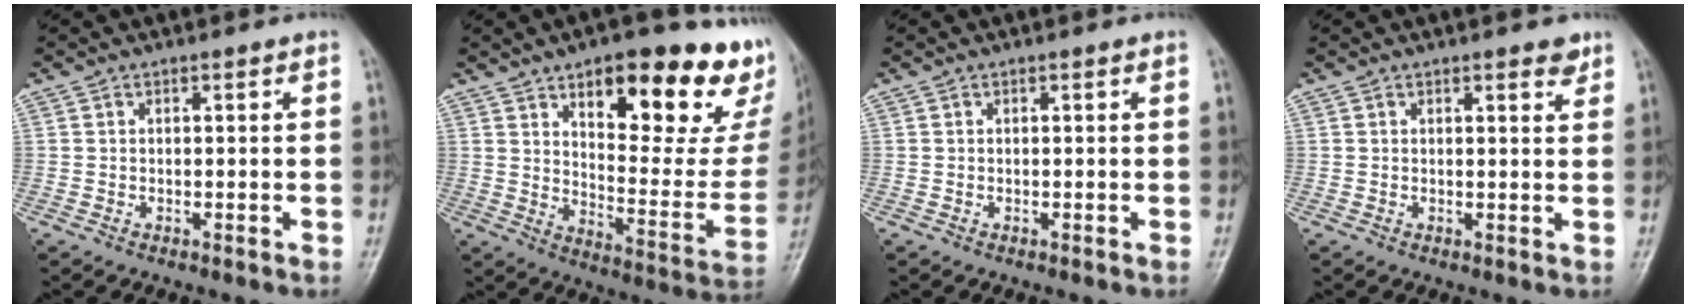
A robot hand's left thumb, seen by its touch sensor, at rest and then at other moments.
{"total": 27.8, "force": [14.6, 10.2, 21.3], "torque": [-0.238, -0.051, 0.209]}
{"total": 0.0}
{"total": 2.5, "force": [1.8, 0.8, 1.5], "torque": [-0.013, -0.010, 0.021]}